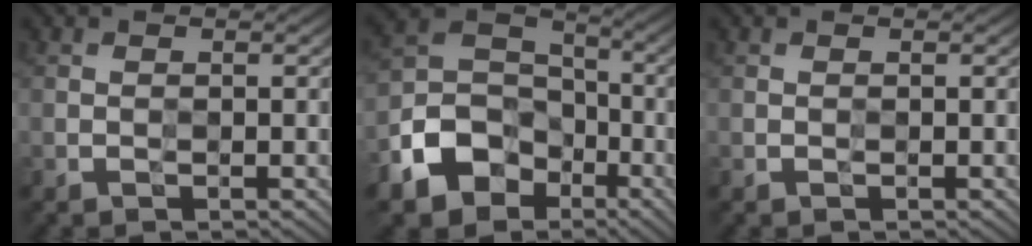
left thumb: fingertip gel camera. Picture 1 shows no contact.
{"total": 12.0, "force": [-6.0, 8.9, 5.4], "torque": [-0.144, -0.029, -0.117]}
{"total": 0.0}